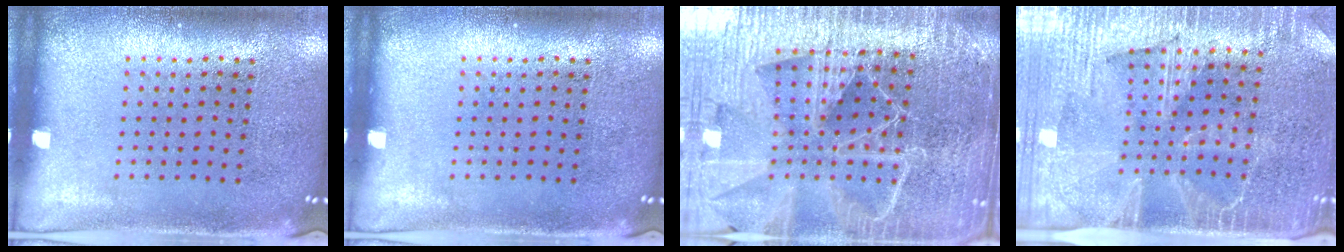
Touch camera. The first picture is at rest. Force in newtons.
{"total": 0.0}
{"total": 6.3, "press": 5.5, "slide": 3.1}
{"total": 4.1, "press": 3.7, "slide": 1.7}